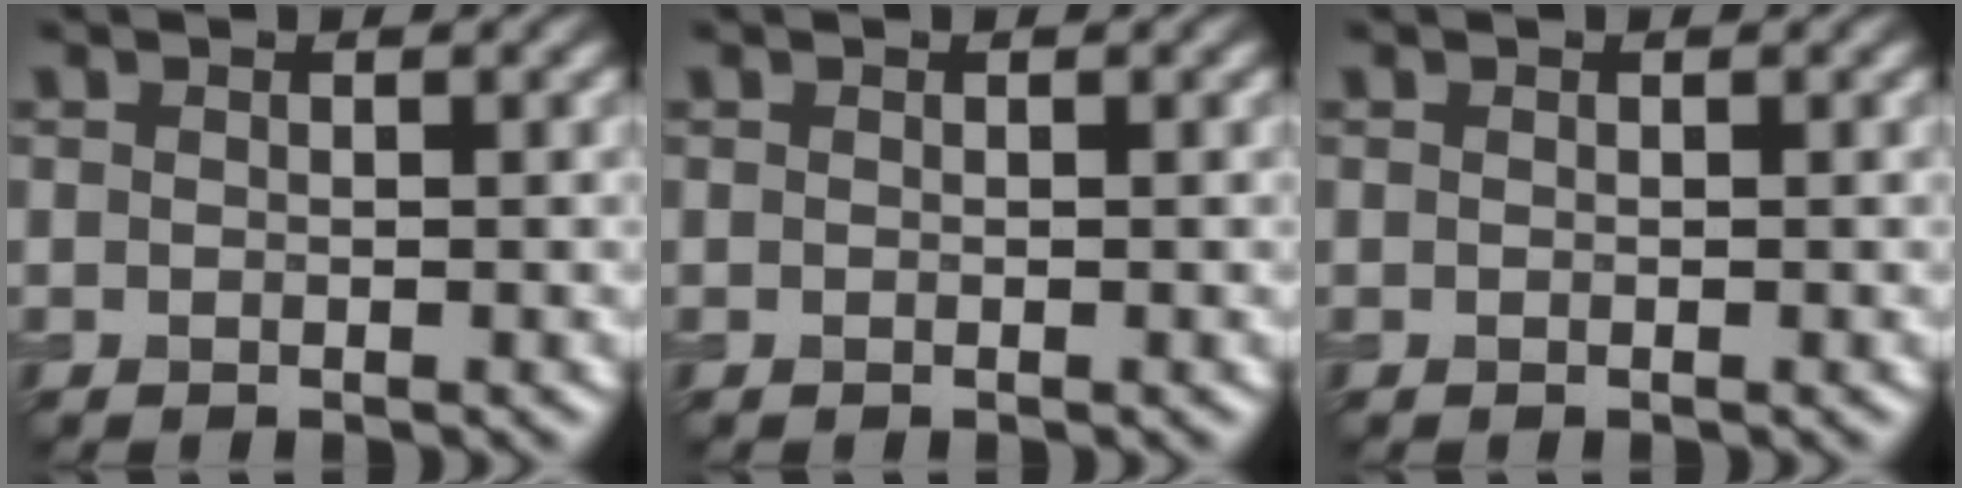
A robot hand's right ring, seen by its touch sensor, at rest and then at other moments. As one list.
[{"total": 0.0}, {"total": 0.0}]